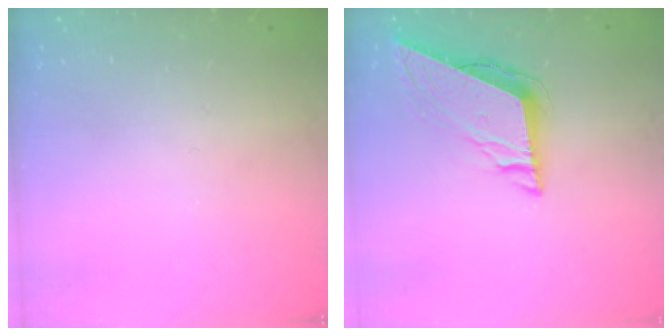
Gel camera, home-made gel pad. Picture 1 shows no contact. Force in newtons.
{"total": 8.6, "press": 8.5, "slide": 1.3}